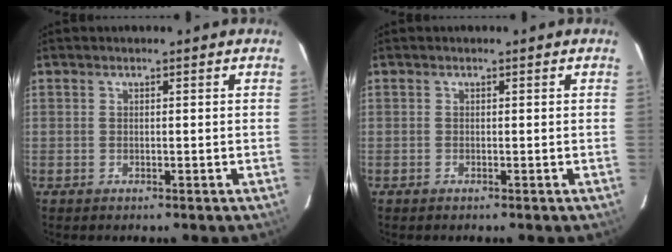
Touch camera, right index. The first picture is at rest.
{"total": 0.0}